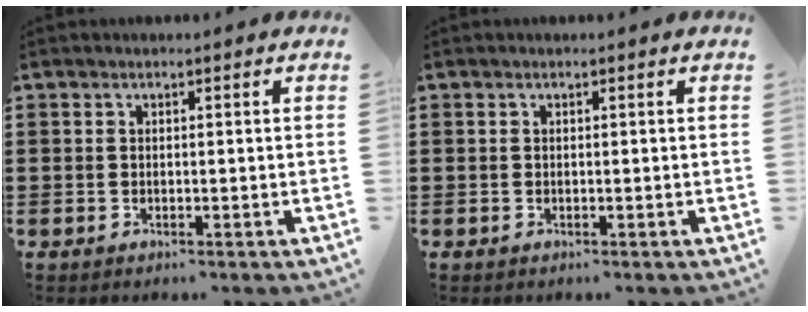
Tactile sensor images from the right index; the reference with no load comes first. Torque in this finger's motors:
{"motor_torque": [-0.12, 0.12, 0.00, 0.00]}